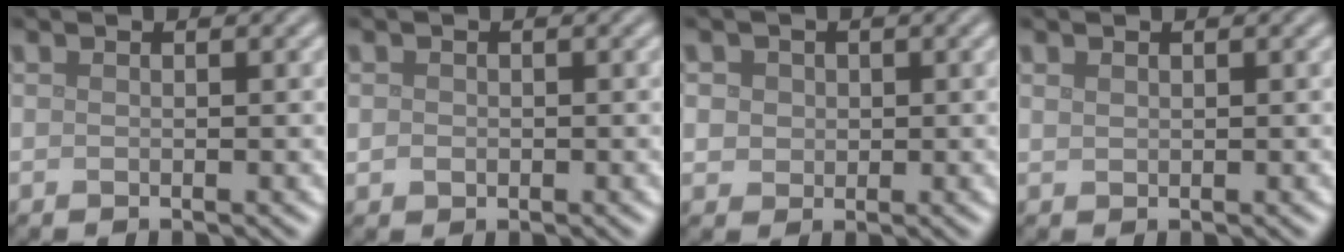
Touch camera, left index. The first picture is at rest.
{"total": 0.9, "force": [0.0, 0.8, 0.3], "torque": [-0.002, -0.003, 0.000]}
{"total": 3.1, "force": [1.2, 2.6, 1.4], "torque": [-0.026, 0.009, 0.012]}
{"total": 0.6, "force": [0.4, 0.4, 0.2], "torque": [-0.006, 0.000, 0.011]}